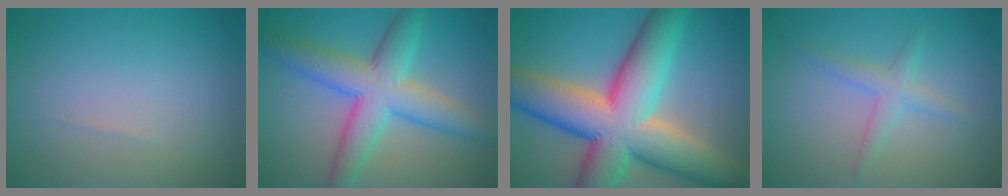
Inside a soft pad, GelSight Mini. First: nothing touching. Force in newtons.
{"total": 7.6, "press": 7.6, "slide": 0.1}
{"total": 15.2, "press": 15.2, "slide": 0.8}
{"total": 2.1, "press": 2.1, "slide": 0.1}